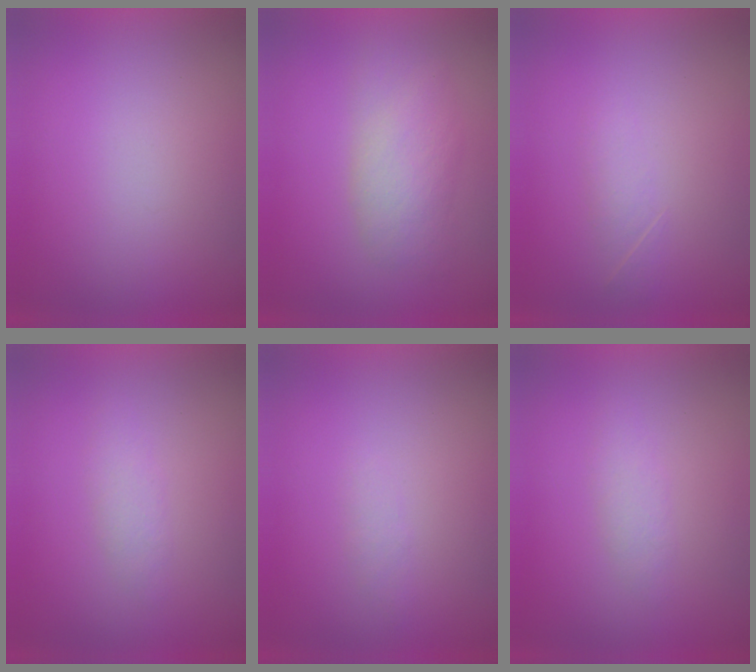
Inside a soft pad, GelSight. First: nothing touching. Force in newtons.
{"total": 4.2}
{"total": 1.7}
{"total": 1.9}
{"total": 1.2}
{"total": 1.9}